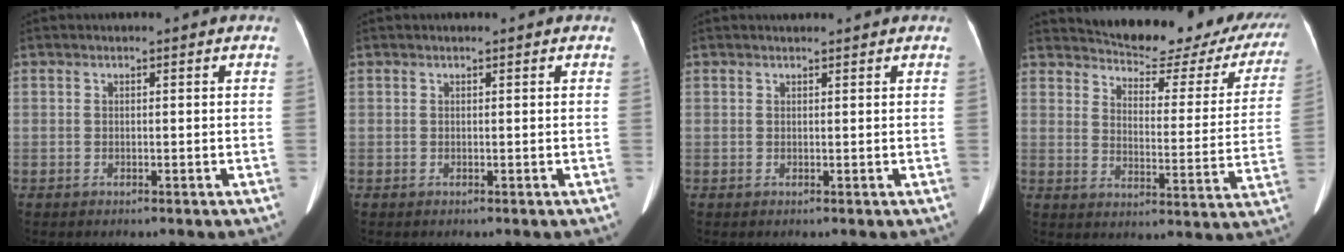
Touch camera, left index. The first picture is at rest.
{"total": 0.0}
{"total": 1.7, "force": [1.6, 0.3, 0.5], "torque": [-0.010, 0.017, 0.024]}
{"total": 22.6, "force": [20.2, 6.5, 7.9], "torque": [-0.090, -0.037, 0.232]}